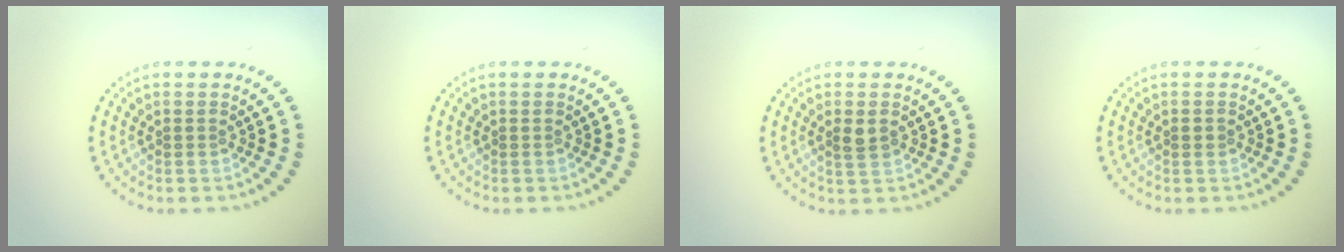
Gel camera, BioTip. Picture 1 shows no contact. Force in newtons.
{"total": 0.0}
{"total": 1.6, "press": 1.6, "slide": 0.5}
{"total": 0.7, "press": 0.7, "slide": 0.0}